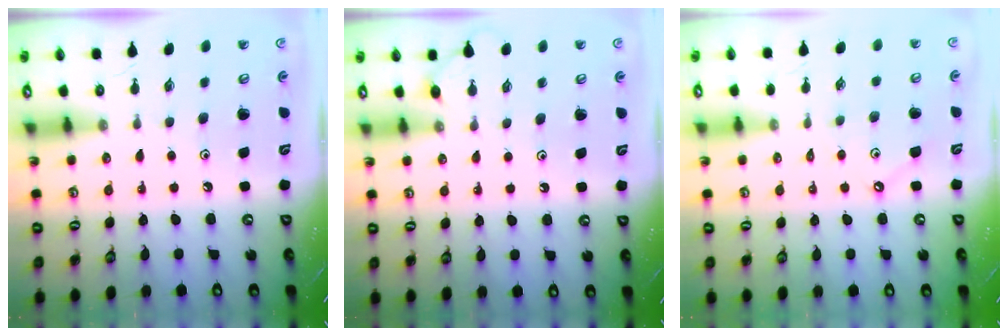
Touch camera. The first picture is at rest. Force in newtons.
{"total": 3.3, "press": 3.3, "slide": 0.3}
{"total": 2.8, "press": 2.8, "slide": 0.4}